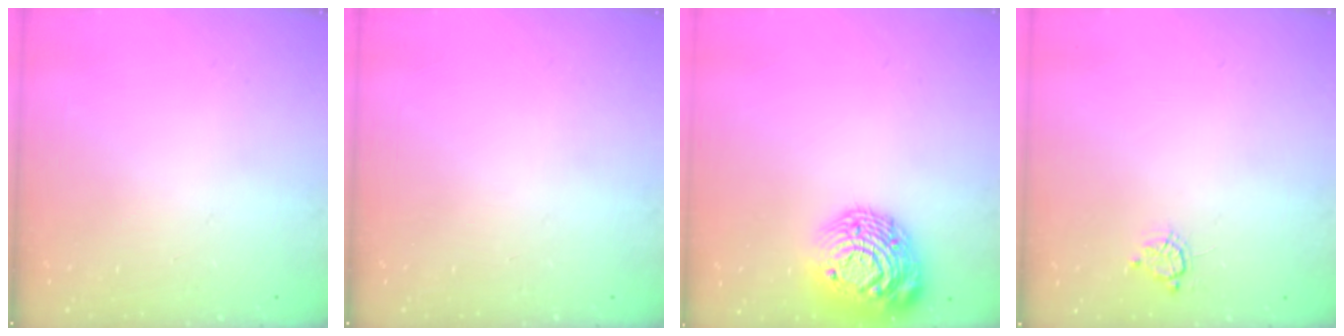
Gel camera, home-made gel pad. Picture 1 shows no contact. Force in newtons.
{"total": 0.0}
{"total": 18.0, "press": 18.0, "slide": 0.9}
{"total": 4.8, "press": 4.8, "slide": 0.5}